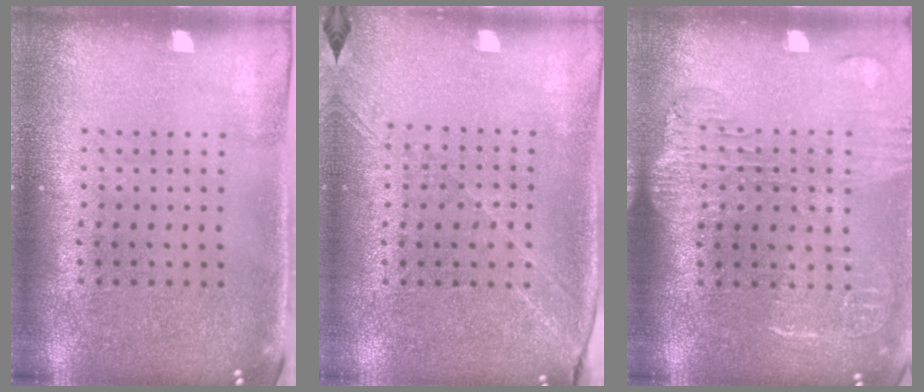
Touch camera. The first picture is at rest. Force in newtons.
{"total": 1.3, "press": 1.3, "slide": 0.4}
{"total": 1.8, "press": 1.6, "slide": 0.9}